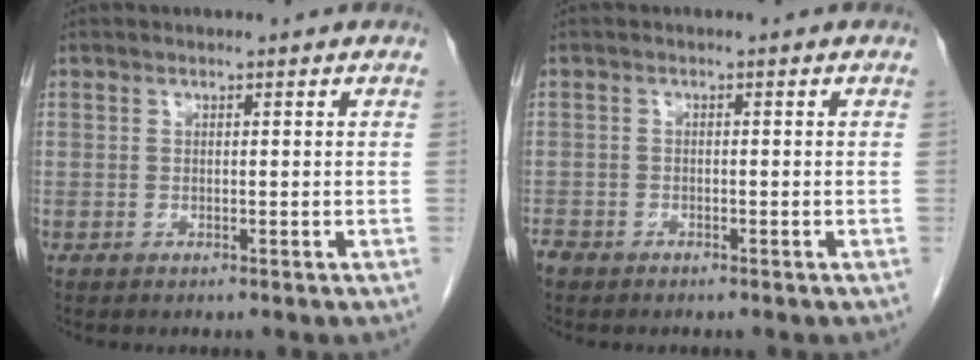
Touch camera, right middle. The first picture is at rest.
{"total": 1.9, "force": [-1.5, 1.1, 0.4], "torque": [-0.009, 0.000, -0.027]}